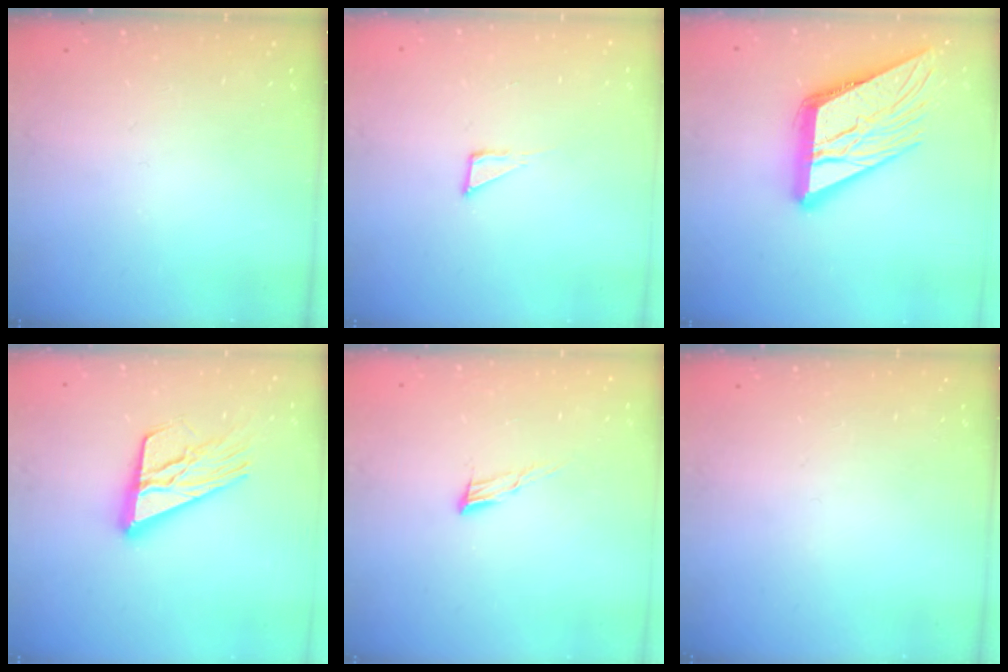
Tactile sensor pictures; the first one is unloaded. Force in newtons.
{"total": 3.1, "press": 3.1, "slide": 0.2}
{"total": 18.3, "press": 18.2, "slide": 1.9}
{"total": 16.5, "press": 16.4, "slide": 1.5}
{"total": 6.9, "press": 6.7, "slide": 1.3}
{"total": 0.0}